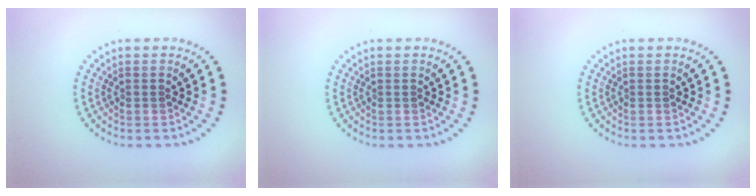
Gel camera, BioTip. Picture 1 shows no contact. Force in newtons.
{"total": 0.0}
{"total": 0.0}